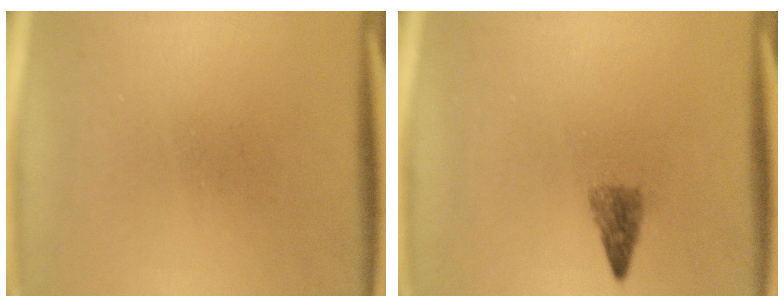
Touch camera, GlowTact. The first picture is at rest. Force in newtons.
{"total": 2.2}